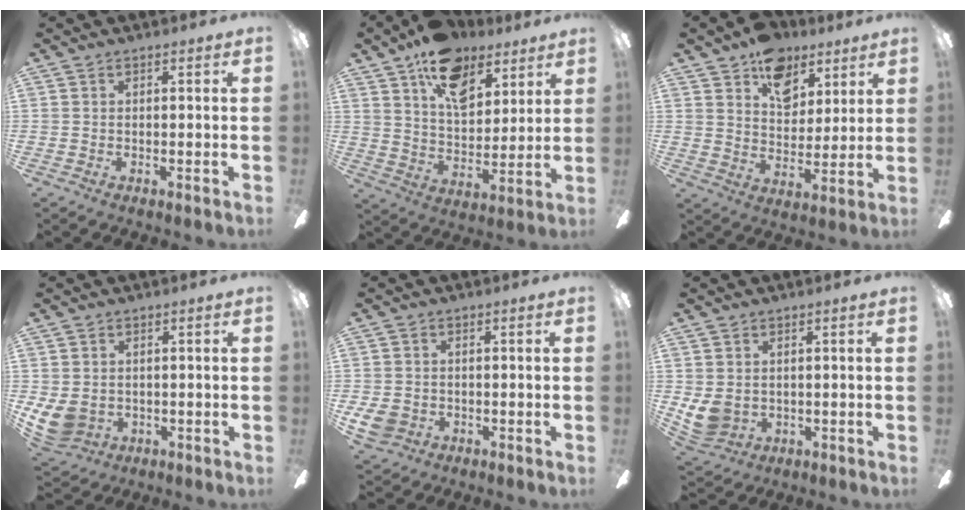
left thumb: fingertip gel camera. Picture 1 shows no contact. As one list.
[{"total": 16.2, "force": [10.2, 9.0, 8.8], "torque": [-0.135, -0.044, 0.182]}, {"total": 12.5, "force": [7.9, 8.2, 5.2], "torque": [-0.070, -0.039, 0.145]}, {"total": 6.3, "force": [0.0, 5.3, 3.3], "torque": [-0.089, -0.003, 0.000]}, {"total": 5.0, "force": [-1.6, 4.2, 2.3], "torque": [-0.066, 0.010, -0.031]}, {"total": 6.1, "force": [1.2, 5.1, 3.2], "torque": [-0.081, -0.007, 0.022]}]